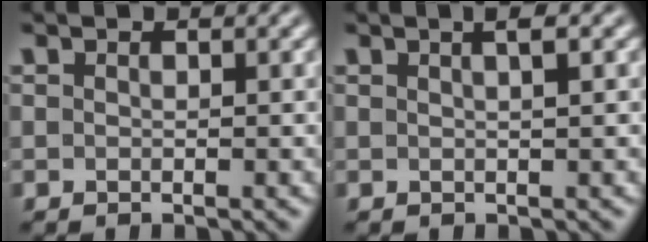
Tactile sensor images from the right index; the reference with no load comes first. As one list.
[{"total": 2.2, "force": [0.9, -0.2, 2.0], "torque": [-0.020, 0.007, 0.015]}]